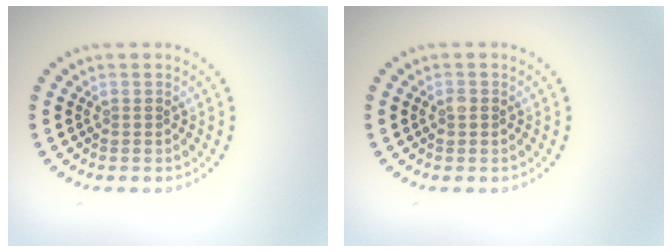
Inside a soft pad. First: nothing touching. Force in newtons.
{"total": 1.2, "press": 1.2, "slide": 0.0}